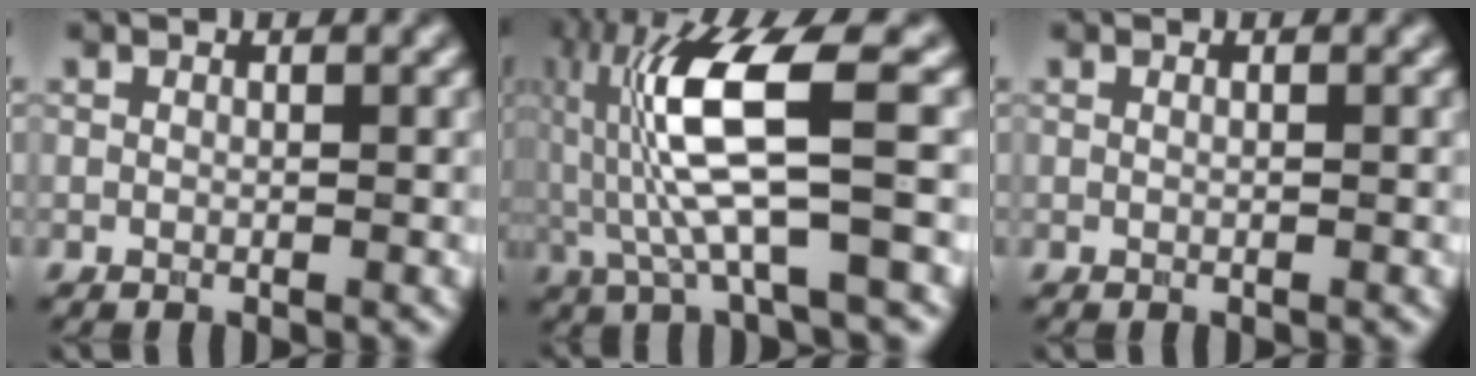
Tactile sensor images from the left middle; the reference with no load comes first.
{"total": 9.0, "force": [0.6, 1.9, 8.8], "torque": [-0.188, 0.006, 0.019]}
{"total": 0.7, "force": [0.2, 0.5, 0.5], "torque": [-0.003, -0.004, -0.008]}